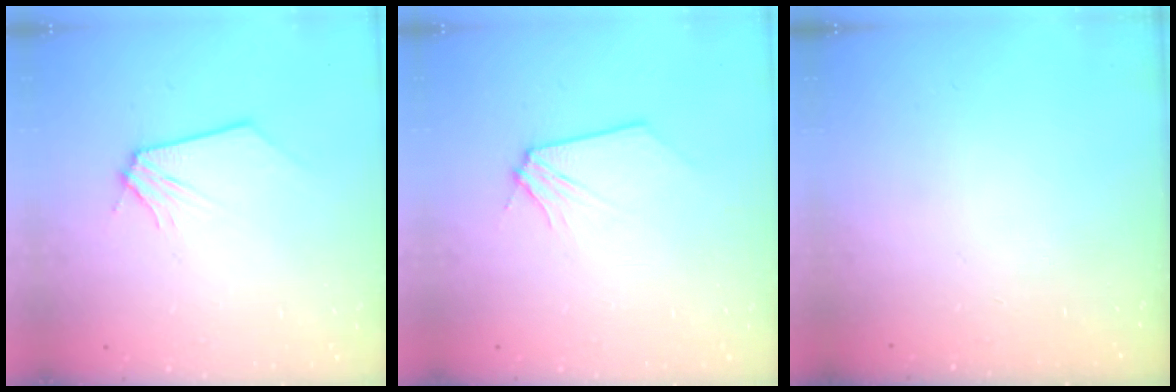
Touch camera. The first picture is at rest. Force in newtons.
{"total": 0.0}
{"total": 0.0}